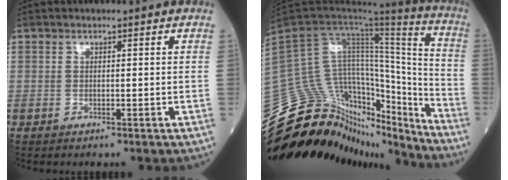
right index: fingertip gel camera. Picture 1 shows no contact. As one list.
[{"total": 34.1, "force": [-29.0, 11.2, 14.0], "torque": [-0.259, 0.009, -0.438]}]